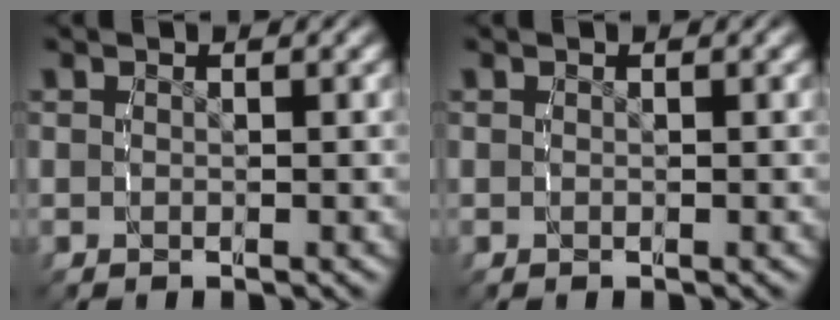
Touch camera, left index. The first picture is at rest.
{"total": 0.0}